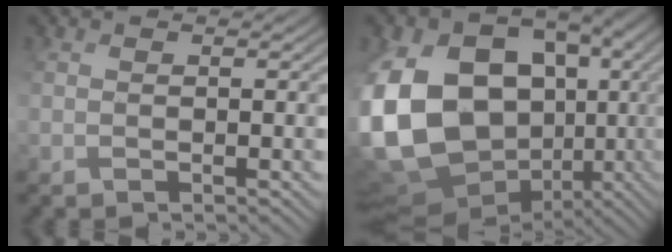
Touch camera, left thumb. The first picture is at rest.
{"total": 18.8, "force": [-1.1, 15.2, 11.0], "torque": [-0.260, -0.017, -0.003]}